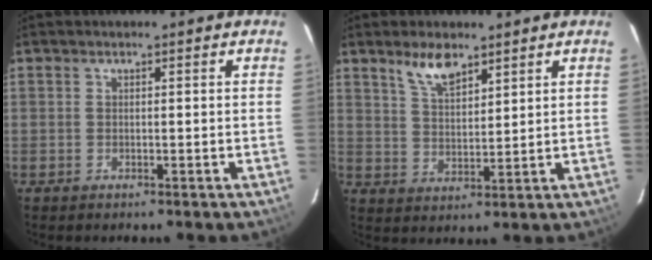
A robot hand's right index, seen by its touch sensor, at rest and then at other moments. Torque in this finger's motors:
{"motor_torque": [0.67, 0.55, 0.21, 0.05]}